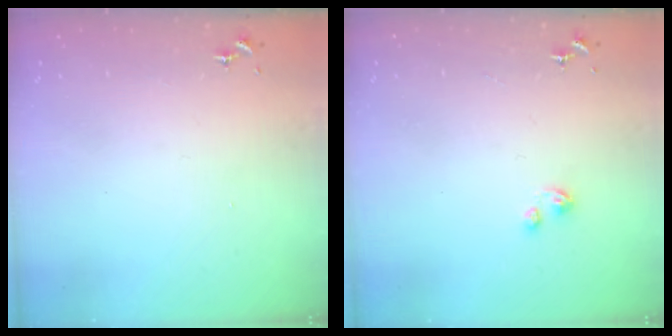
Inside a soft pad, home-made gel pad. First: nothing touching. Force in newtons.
{"total": 2.6, "press": 2.6, "slide": 0.2}